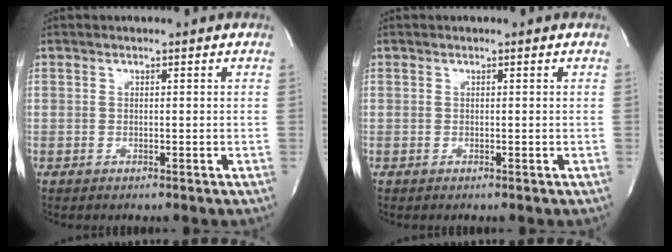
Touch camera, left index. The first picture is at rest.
{"total": 0.0}